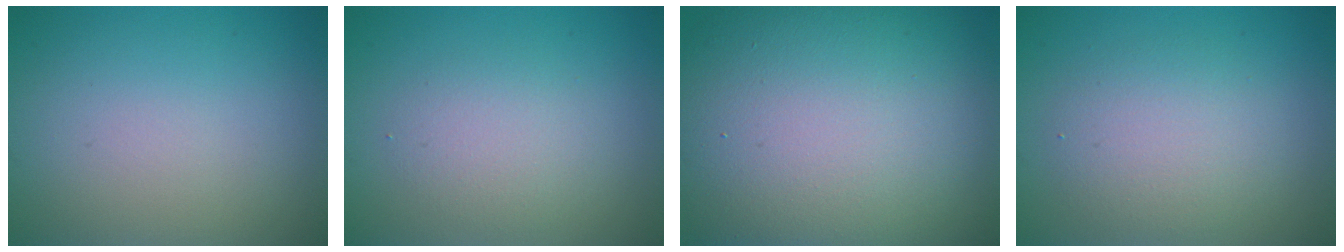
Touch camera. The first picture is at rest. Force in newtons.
{"total": 2.5, "press": 2.5, "slide": 0.2}
{"total": 18.1, "press": 18.1, "slide": 1.2}
{"total": 3.7, "press": 3.7, "slide": 0.4}